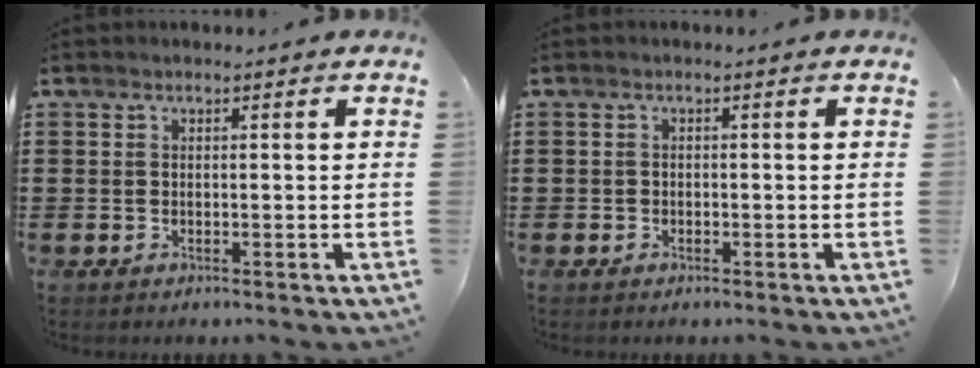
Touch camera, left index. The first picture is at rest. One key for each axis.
{"total": 0.6, "fx": -0.4, "fy": 0.5, "fz": 0.1, "tx": -0.003, "ty": 0.001, "tz": -0.008}